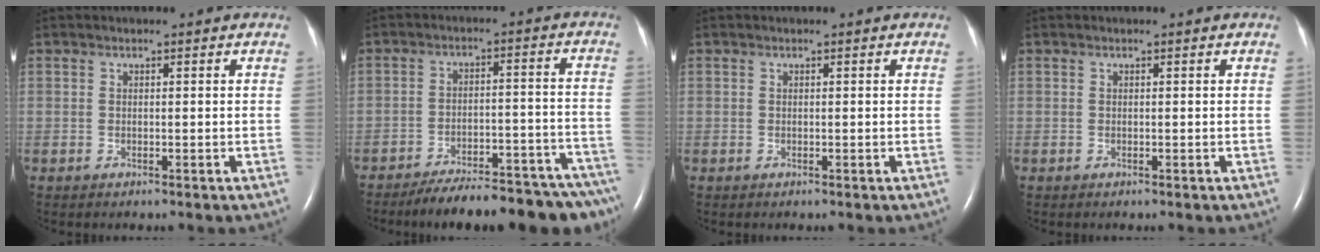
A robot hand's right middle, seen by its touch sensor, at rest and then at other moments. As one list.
[{"total": 19.5, "force": [-17.0, 3.2, 9.0], "torque": [-0.071, 0.012, -0.225]}, {"total": 0.0}, {"total": 0.0}]